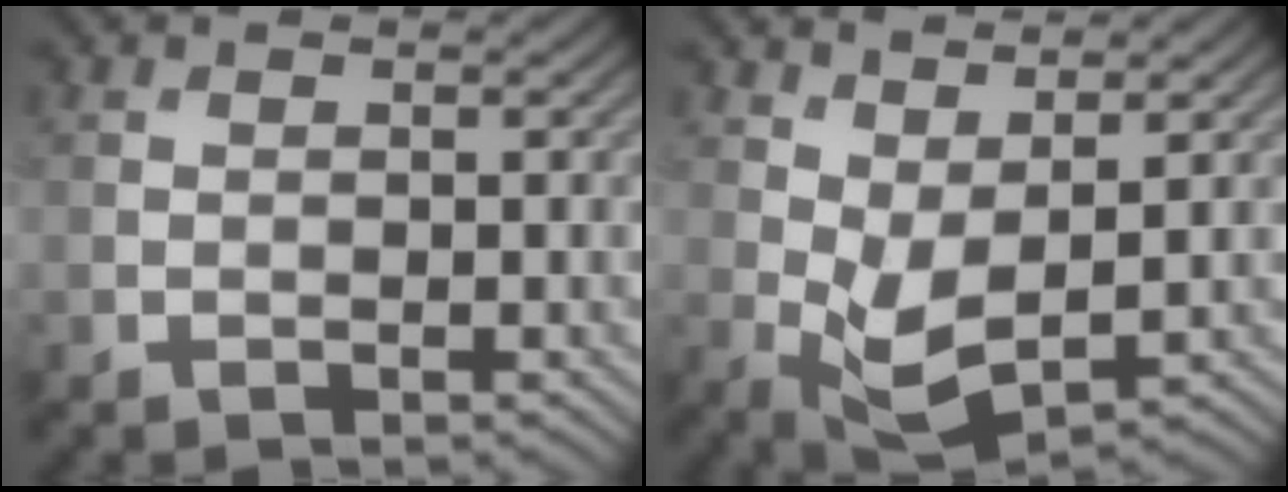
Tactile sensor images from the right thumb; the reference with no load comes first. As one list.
[{"total": 5.8, "force": [2.1, 2.6, 4.7], "torque": [-0.108, 0.001, 0.042]}]